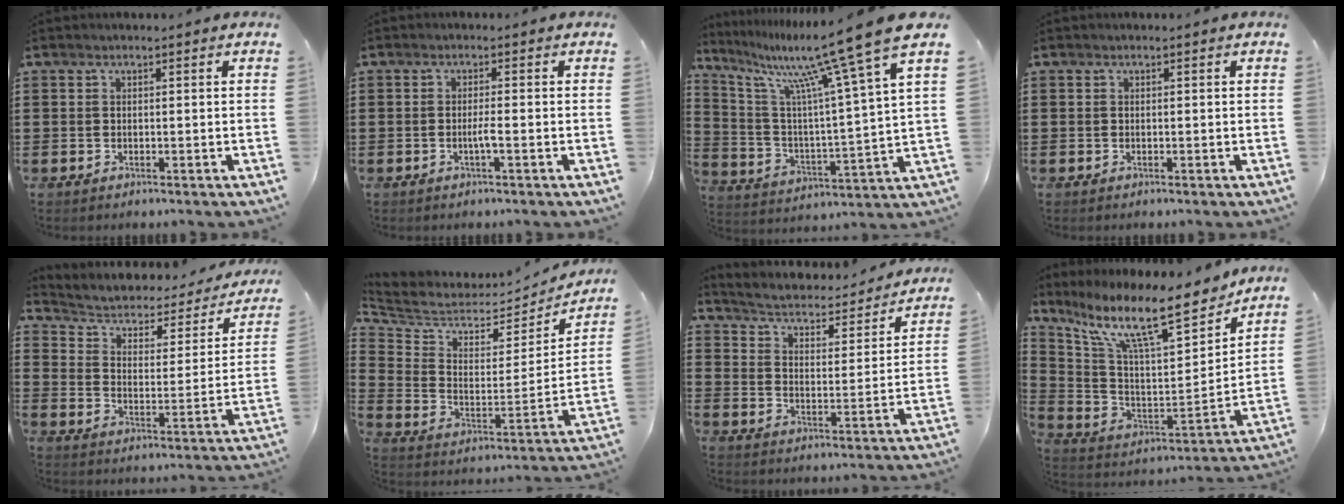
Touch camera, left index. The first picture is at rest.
{"total": 1.8, "force": [-0.6, 0.0, 1.7], "torque": [-0.032, 0.001, -0.012]}
{"total": 14.1, "force": [10.9, 0.0, 9.0], "torque": [-0.191, -0.073, 0.168]}
{"total": 0.0}
{"total": 3.1, "force": [1.8, 2.1, 1.5], "torque": [-0.043, -0.015, 0.021]}
{"total": 4.8, "force": [4.3, 2.0, 0.7], "torque": [-0.045, -0.043, 0.073]}
{"total": 2.7, "force": [2.6, 0.6, 0.8], "torque": [-0.034, -0.028, 0.032]}
{"total": 14.3, "force": [10.6, 2.4, 9.4], "torque": [-0.200, -0.066, 0.173]}